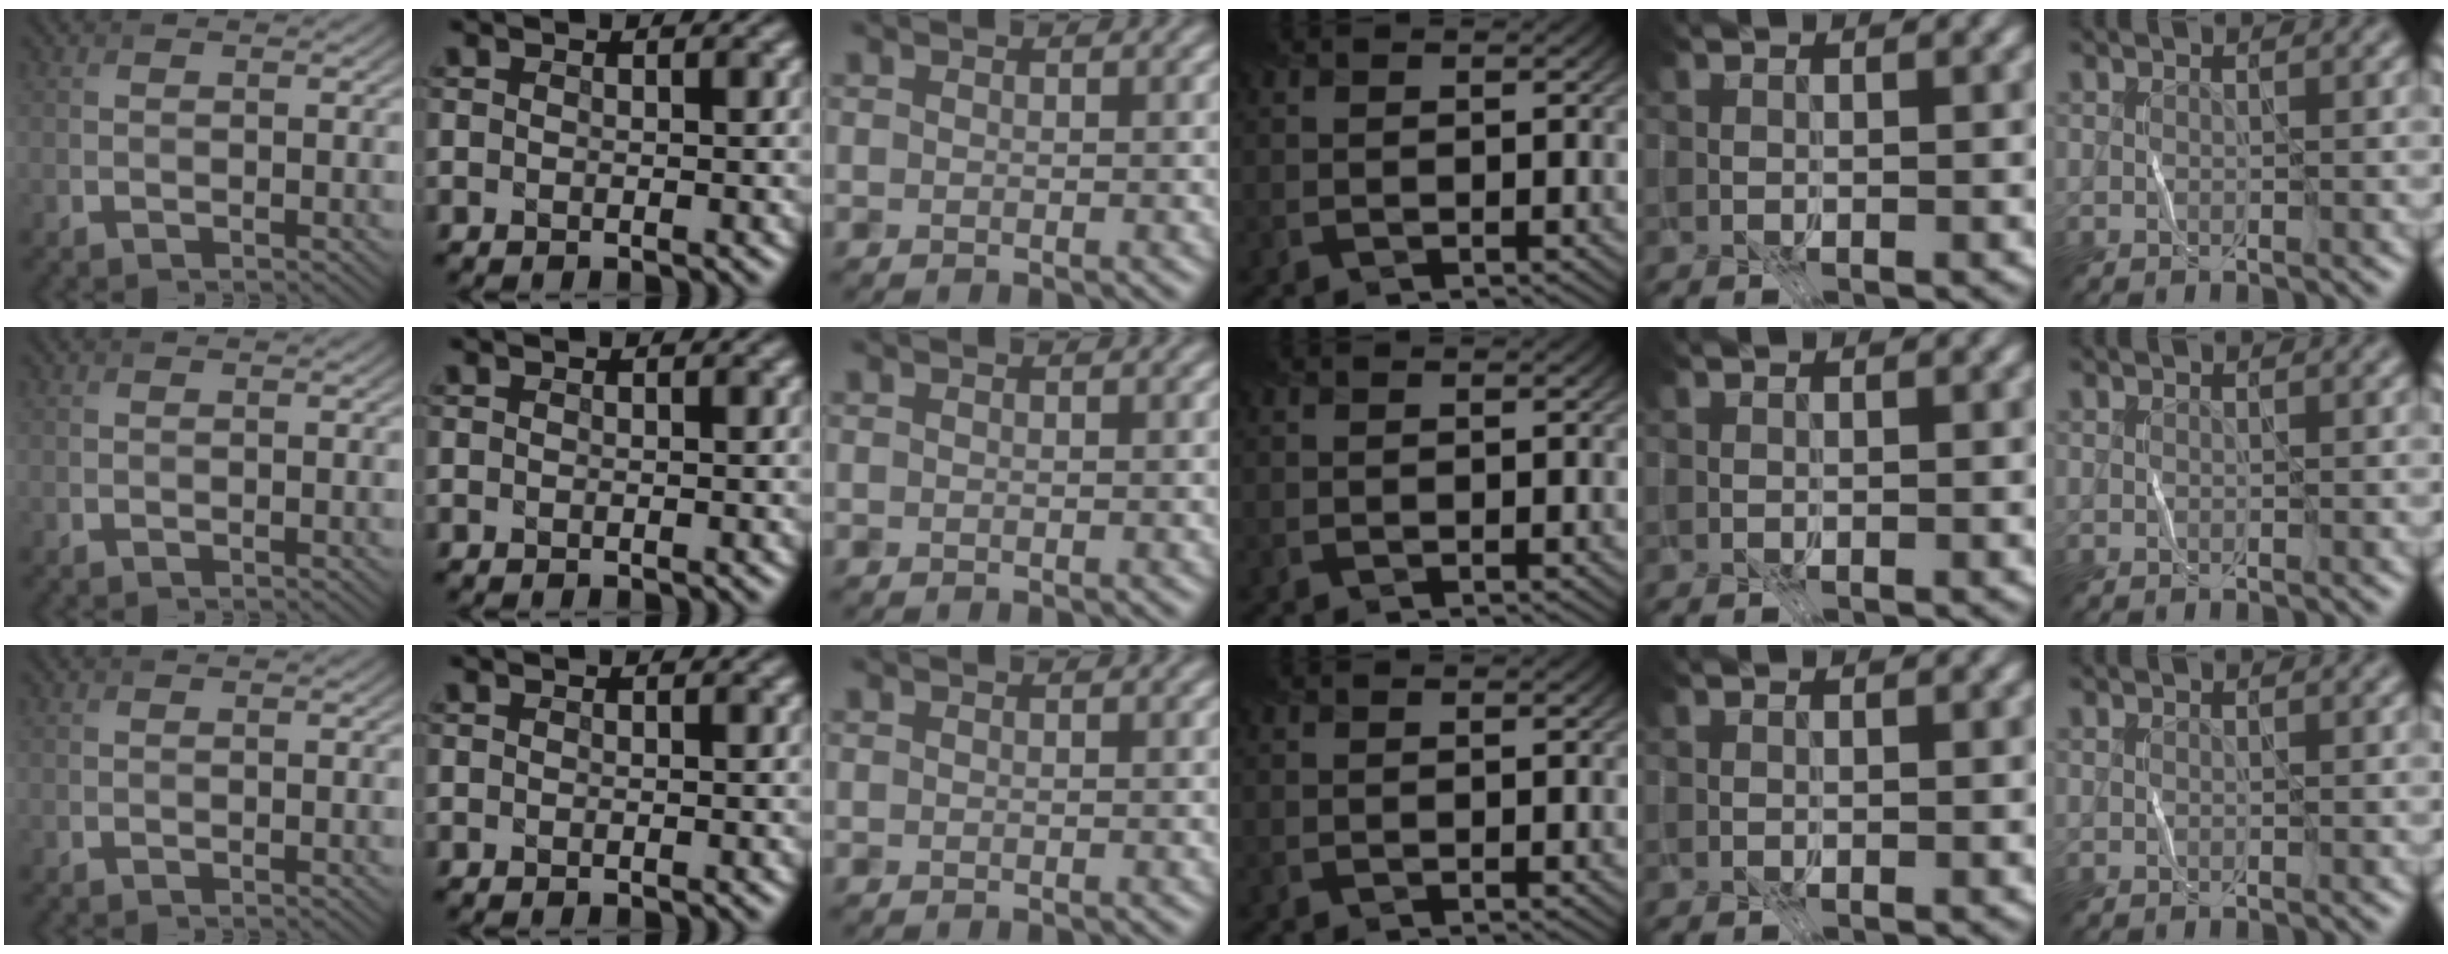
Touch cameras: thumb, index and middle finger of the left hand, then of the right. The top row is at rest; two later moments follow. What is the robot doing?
{"motion": "fold", "object": "coffee filter"}